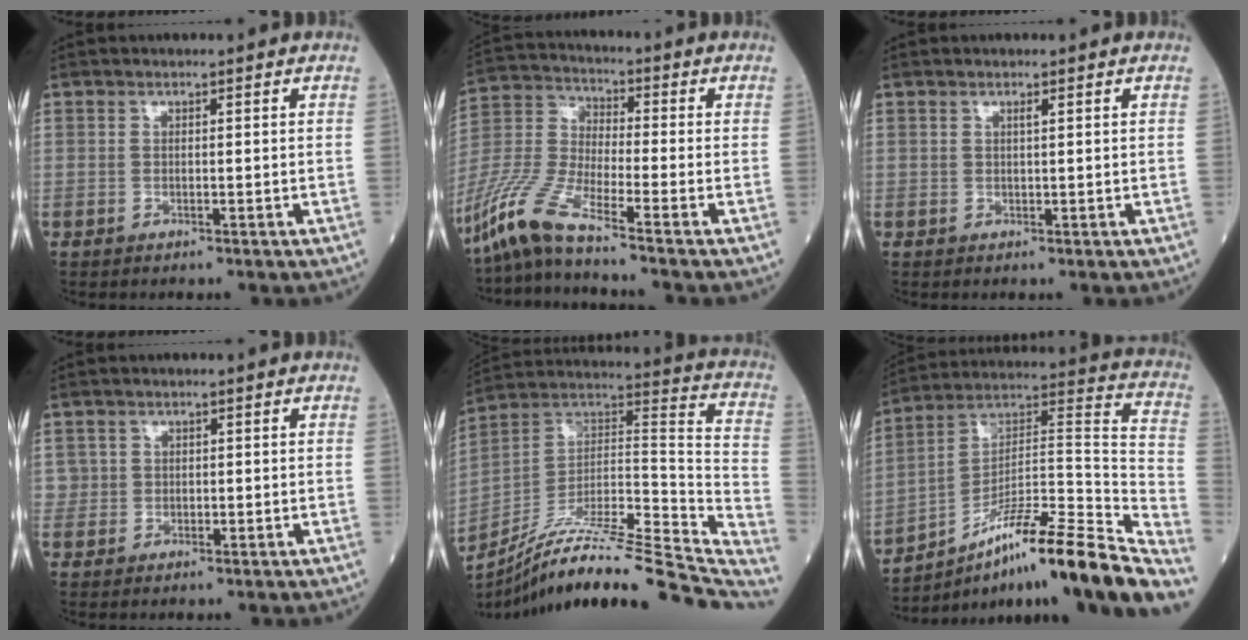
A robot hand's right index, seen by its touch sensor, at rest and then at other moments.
{"total": 9.8, "force": [-7.8, -0.1, 6.0], "torque": [-0.141, -0.017, -0.167]}
{"total": 0.5, "force": [0.4, -0.1, 0.3], "torque": [-0.001, 0.000, 0.006]}
{"total": 1.9, "force": [0.4, 1.9, -0.1], "torque": [0.015, 0.003, 0.004]}
{"total": 33.3, "force": [-28.8, 2.9, 16.5], "torque": [-0.177, -0.017, -0.423]}
{"total": 27.1, "force": [-20.0, 1.1, 18.2], "torque": [-0.202, 0.018, -0.321]}